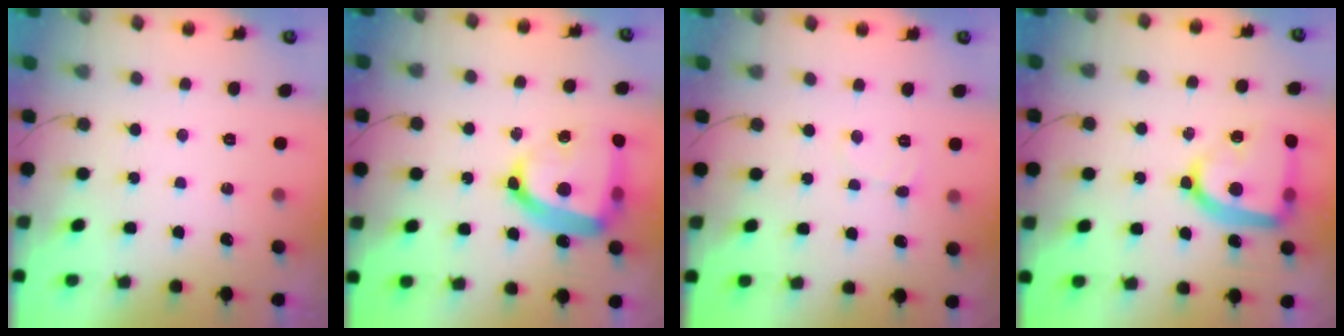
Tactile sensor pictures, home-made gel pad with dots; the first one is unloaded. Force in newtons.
{"total": 21.8, "press": 21.7, "slide": 1.8}
{"total": 3.6, "press": 3.6, "slide": 0.4}
{"total": 19.0, "press": 18.9, "slide": 1.7}